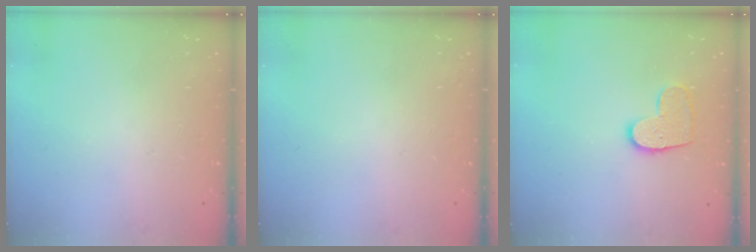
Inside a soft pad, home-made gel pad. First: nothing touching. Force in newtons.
{"total": 0.0}
{"total": 8.7, "press": 8.7, "slide": 0.4}